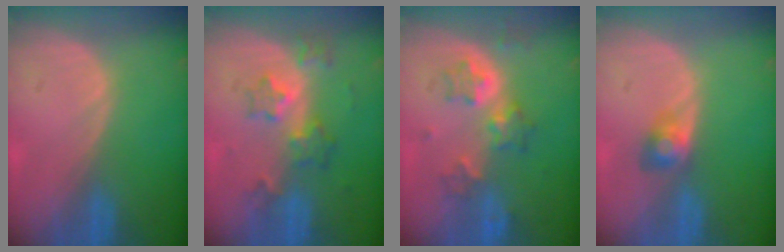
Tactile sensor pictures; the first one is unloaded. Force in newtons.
{"total": 6.1, "press": 5.4, "slide": 2.8}
{"total": 6.5, "press": 5.7, "slide": 3.2}
{"total": 2.7, "press": 2.7, "slide": 0.0}